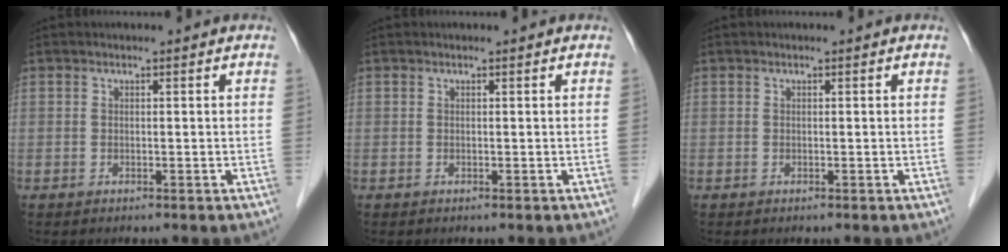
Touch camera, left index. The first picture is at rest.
{"total": 0.0}
{"total": 0.0}